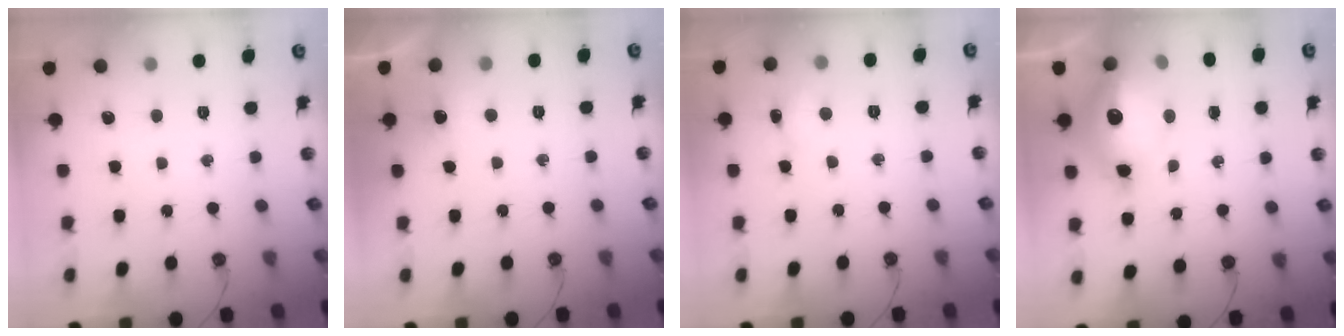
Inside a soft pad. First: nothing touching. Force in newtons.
{"total": 4.4, "press": 4.2, "slide": 1.2}
{"total": 2.7, "press": 2.6, "slide": 0.5}
{"total": 16.9, "press": 16.8, "slide": 1.4}